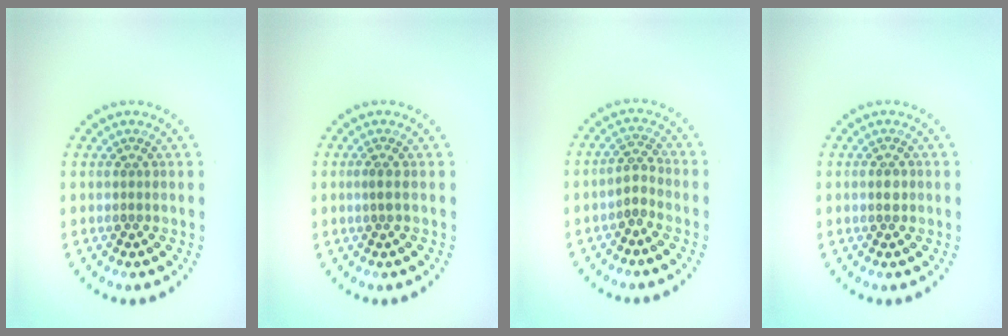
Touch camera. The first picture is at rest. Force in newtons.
{"total": 0.8, "press": 0.5, "slide": 0.7}
{"total": 1.7, "press": 1.3, "slide": 1.1}
{"total": 0.9, "press": 0.8, "slide": 0.3}